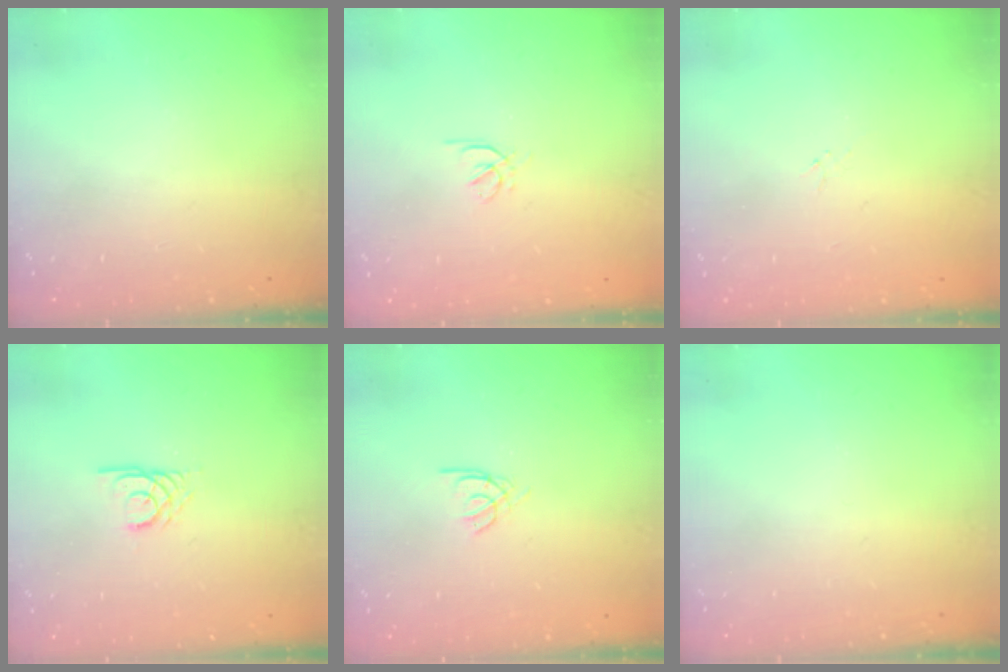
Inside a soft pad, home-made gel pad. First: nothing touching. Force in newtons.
{"total": 1.6, "press": 1.5, "slide": 0.5}
{"total": 0.9, "press": 0.8, "slide": 0.4}
{"total": 2.3, "press": 2.3, "slide": 0.1}
{"total": 2.1, "press": 2.1, "slide": 0.2}
{"total": 0.0}